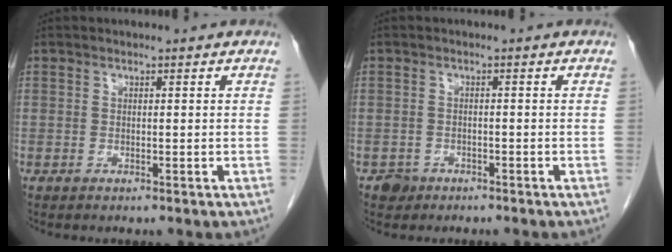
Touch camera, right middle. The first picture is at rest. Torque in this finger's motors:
{"motor_torque": [-0.18, -0.12, 0.00, 0.00]}